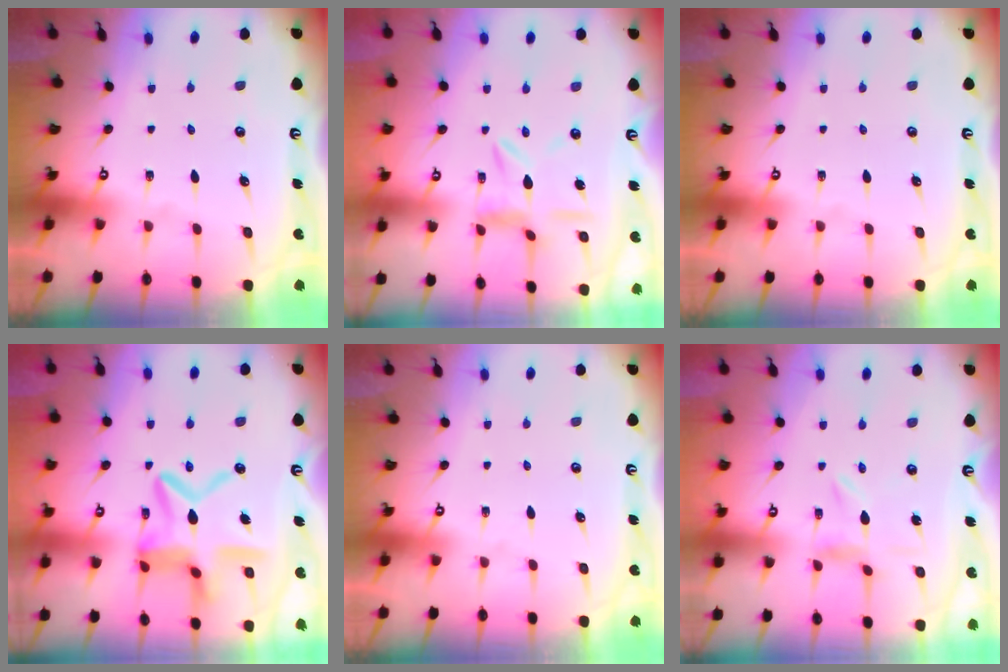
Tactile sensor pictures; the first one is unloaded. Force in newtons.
{"total": 7.3, "press": 7.2, "slide": 0.8}
{"total": 0.0}
{"total": 16.2, "press": 16.2, "slide": 1.3}
{"total": 0.0}
{"total": 2.6, "press": 2.5, "slide": 0.4}